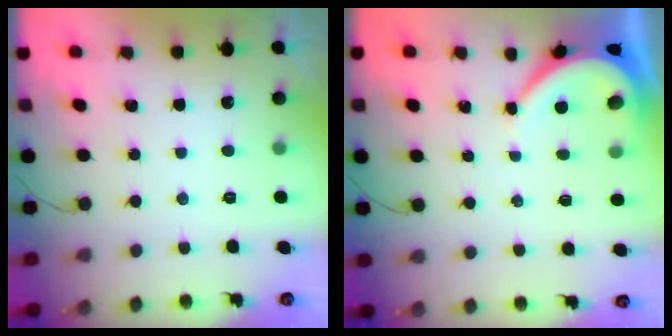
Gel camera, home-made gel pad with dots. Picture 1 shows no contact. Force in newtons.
{"total": 6.2, "press": 6.1, "slide": 0.7}